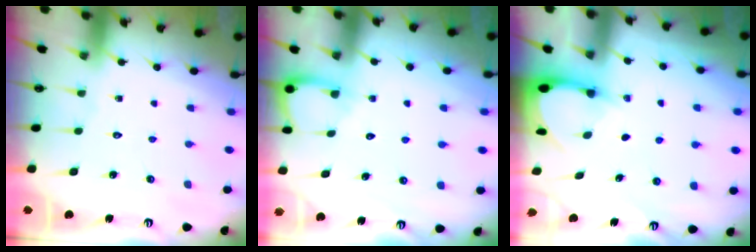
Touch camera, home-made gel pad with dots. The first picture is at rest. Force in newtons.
{"total": 4.5, "press": 4.4, "slide": 0.5}
{"total": 2.9, "press": 2.9, "slide": 0.3}